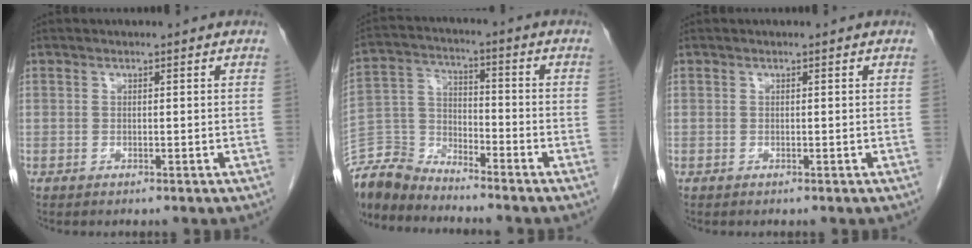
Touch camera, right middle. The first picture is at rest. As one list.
[{"total": 8.2, "force": [-8.1, 1.3, 0.6], "torque": [-0.021, 0.006, -0.164]}, {"total": 0.0}]